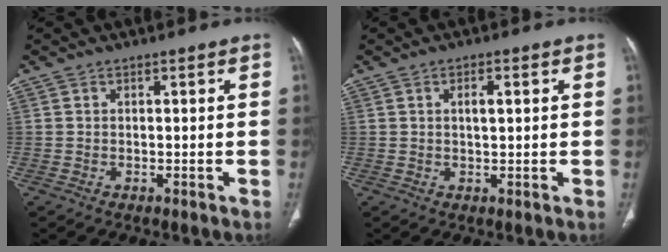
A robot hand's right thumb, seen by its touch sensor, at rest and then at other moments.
{"total": 2.6, "force": [0.7, 0.9, 2.3], "torque": [-0.037, 0.001, 0.012]}